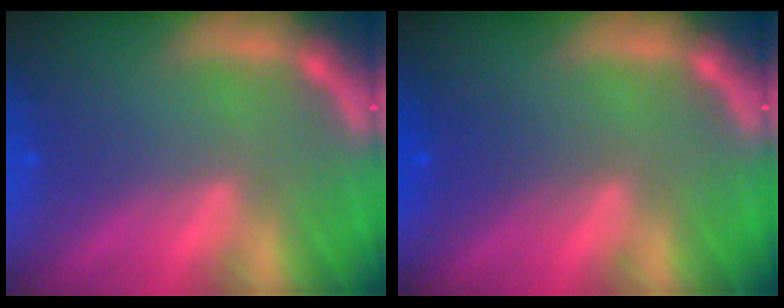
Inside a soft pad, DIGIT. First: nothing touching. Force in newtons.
{"total": 2.0}